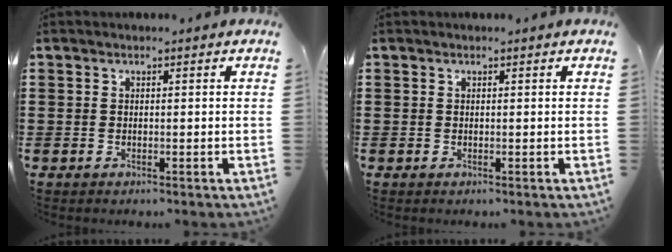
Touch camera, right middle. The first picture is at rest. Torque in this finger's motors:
{"motor_torque": [0.34, 0.27, 0.05, 0.01]}